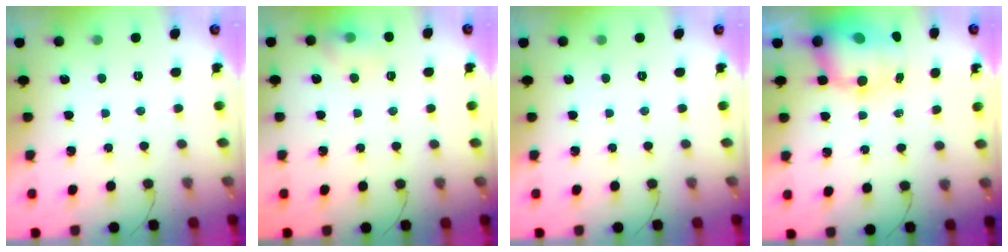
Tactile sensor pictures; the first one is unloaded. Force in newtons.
{"total": 7.9, "press": 7.7, "slide": 1.5}
{"total": 0.0}
{"total": 9.4, "press": 9.0, "slide": 2.7}